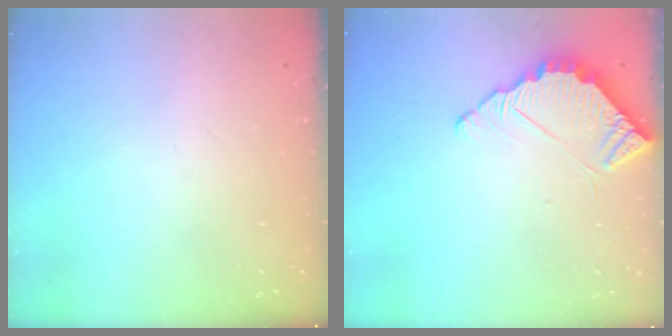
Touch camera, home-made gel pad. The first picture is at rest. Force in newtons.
{"total": 4.4, "press": 4.4, "slide": 0.3}